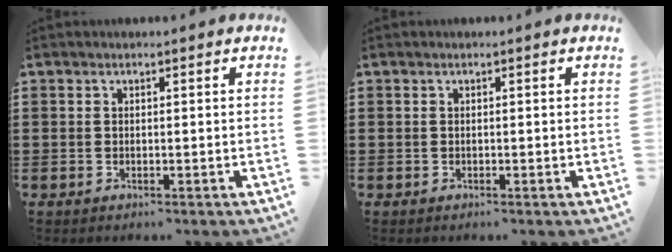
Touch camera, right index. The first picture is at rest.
{"total": 0.0}